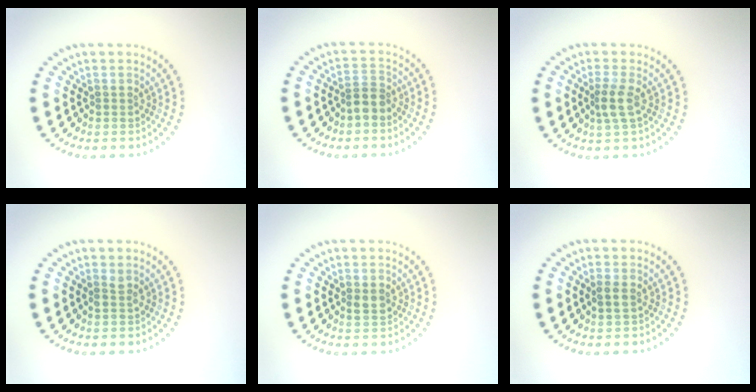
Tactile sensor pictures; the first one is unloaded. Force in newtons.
{"total": 2.1, "press": 1.7, "slide": 1.3}
{"total": 2.1, "press": 1.7, "slide": 1.2}
{"total": 0.7, "press": 0.6, "slide": 0.1}
{"total": 1.5, "press": 1.5, "slide": 0.2}
{"total": 1.2, "press": 1.2, "slide": 0.2}